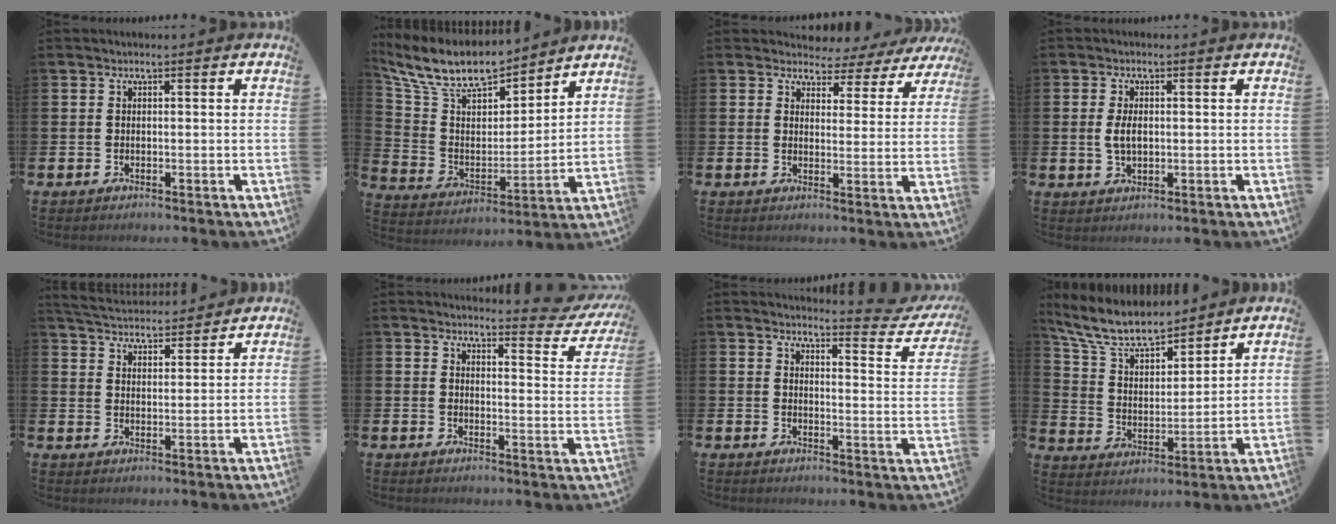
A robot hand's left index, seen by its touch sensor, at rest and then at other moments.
{"total": 11.0, "force": [10.0, 3.2, 3.2], "torque": [-0.106, -0.066, 0.176]}
{"total": 3.1, "force": [2.5, 1.8, -0.1], "torque": [-0.009, -0.028, 0.037]}
{"total": 3.1, "force": [0.3, 1.8, 2.5], "torque": [-0.037, 0.002, 0.001]}
{"total": 4.7, "force": [4.7, 0.6, 0.0], "torque": [-0.018, -0.029, 0.083]}
{"total": 3.3, "force": [3.3, 0.4, 0.5], "torque": [0.003, -0.032, 0.049]}
{"total": 3.5, "force": [3.4, 0.3, 0.7], "torque": [-0.004, -0.037, 0.049]}
{"total": 9.6, "force": [8.4, 2.6, 3.7], "torque": [-0.108, -0.046, 0.151]}